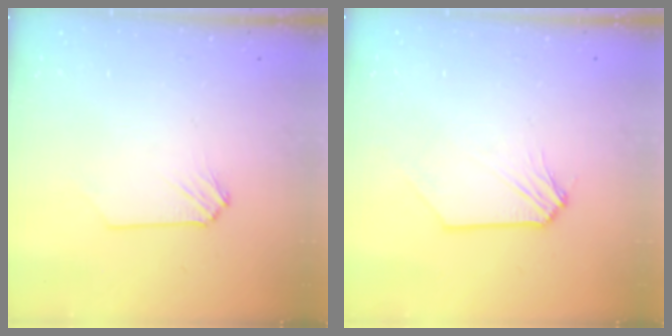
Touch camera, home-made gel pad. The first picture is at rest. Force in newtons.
{"total": 1.0, "press": 1.0, "slide": 0.2}